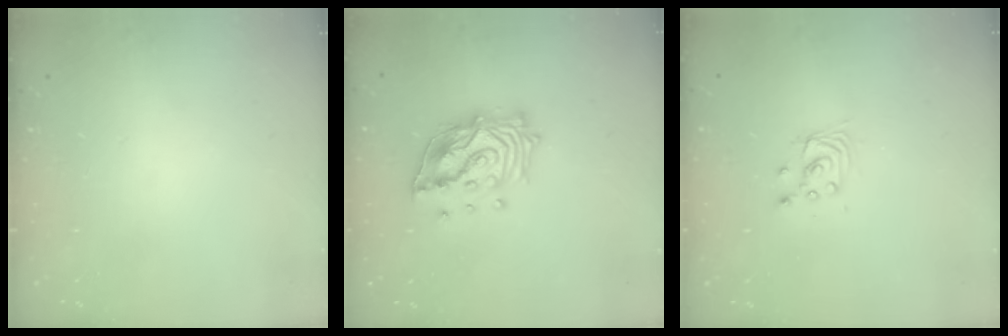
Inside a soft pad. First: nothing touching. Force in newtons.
{"total": 16.3, "press": 16.2, "slide": 2.1}
{"total": 2.7, "press": 2.7, "slide": 0.2}